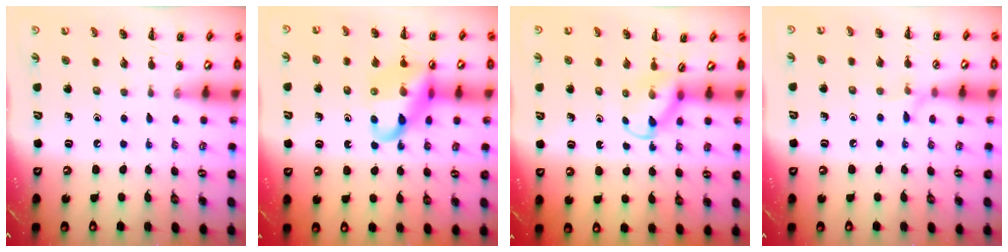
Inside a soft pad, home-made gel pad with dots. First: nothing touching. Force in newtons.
{"total": 15.2, "press": 14.9, "slide": 2.8}
{"total": 3.9, "press": 3.6, "slide": 1.4}
{"total": 5.3, "press": 4.9, "slide": 1.9}